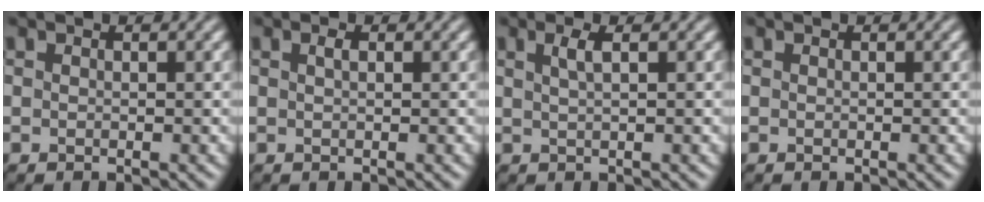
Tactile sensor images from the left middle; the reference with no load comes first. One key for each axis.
{"total": 0.7, "fx": 0.3, "fy": 0.3, "fz": 0.6, "tx": -0.013, "ty": 0.003, "tz": 0.006}
{"total": 1.8, "fx": 0.8, "fy": 0.6, "fz": 1.5, "tx": -0.023, "ty": 0.004, "tz": 0.010}
{"total": 0.0}